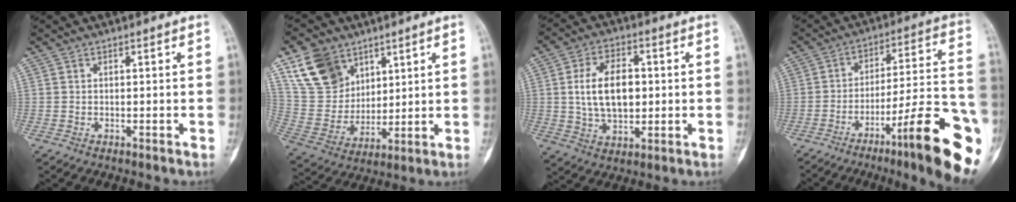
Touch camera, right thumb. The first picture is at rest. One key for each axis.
{"total": 13.9, "fx": 8.3, "fy": 9.8, "fz": 5.4, "tx": -0.078, "ty": -0.036, "tz": 0.173}
{"total": 12.0, "fx": 0.9, "fy": 7.3, "fz": 9.5, "tx": -0.145, "ty": 0.002, "tz": 0.020}
{"total": 21.5, "fx": -10.2, "fy": 3.2, "fz": 18.6, "tx": -0.224, "ty": 0.060, "tz": -0.150}